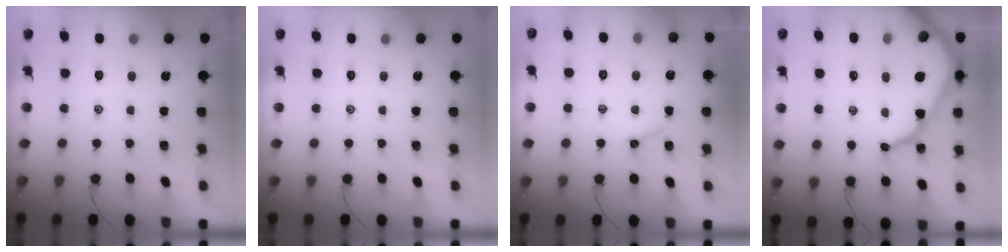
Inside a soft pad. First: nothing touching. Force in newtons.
{"total": 0.0}
{"total": 2.5, "press": 2.4, "slide": 0.4}
{"total": 13.2, "press": 13.2, "slide": 1.2}